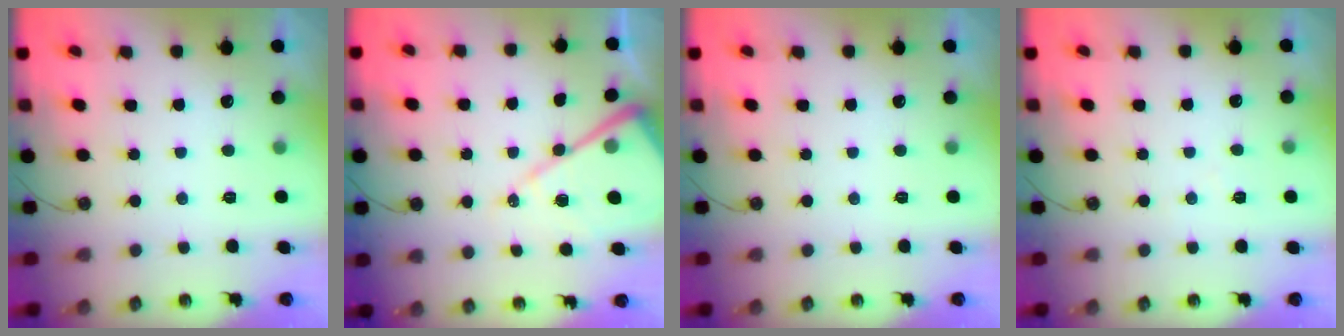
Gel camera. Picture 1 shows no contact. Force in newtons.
{"total": 14.3, "press": 14.3, "slide": 1.5}
{"total": 0.0}
{"total": 3.8, "press": 3.7, "slide": 0.6}